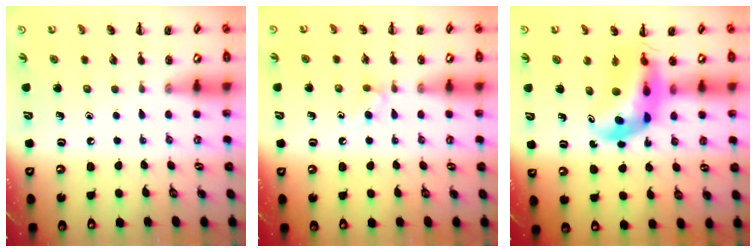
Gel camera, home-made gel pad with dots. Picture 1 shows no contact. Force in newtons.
{"total": 2.9, "press": 2.6, "slide": 1.3}
{"total": 7.2, "press": 6.8, "slide": 2.4}